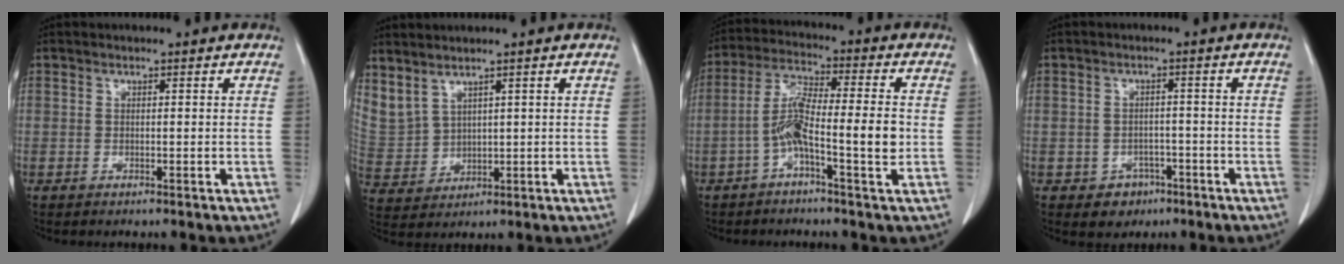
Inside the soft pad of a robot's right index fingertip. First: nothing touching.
{"total": 9.9, "force": [6.3, 6.0, 4.6], "torque": [-0.139, 0.008, 0.156]}
{"total": 9.2, "force": [-2.3, 0.9, 8.8], "torque": [-0.170, 0.020, -0.046]}
{"total": 3.8, "force": [-2.0, 3.1, 0.8], "torque": [-0.006, 0.011, -0.021]}